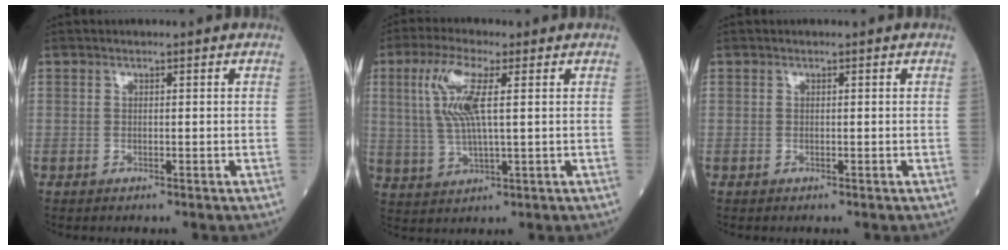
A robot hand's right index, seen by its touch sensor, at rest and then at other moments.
{"total": 8.6, "force": [2.3, 1.6, 8.1], "torque": [-0.184, 0.008, 0.046]}
{"total": 0.0}